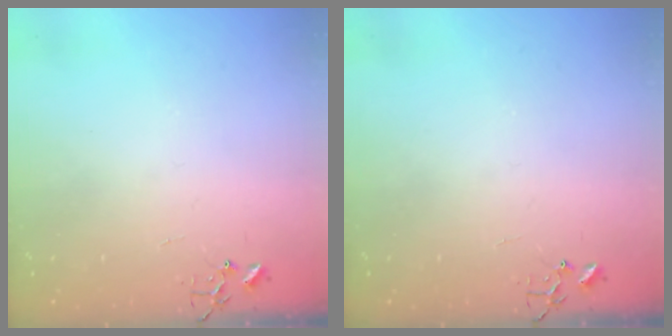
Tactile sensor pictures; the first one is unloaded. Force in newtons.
{"total": 0.0}